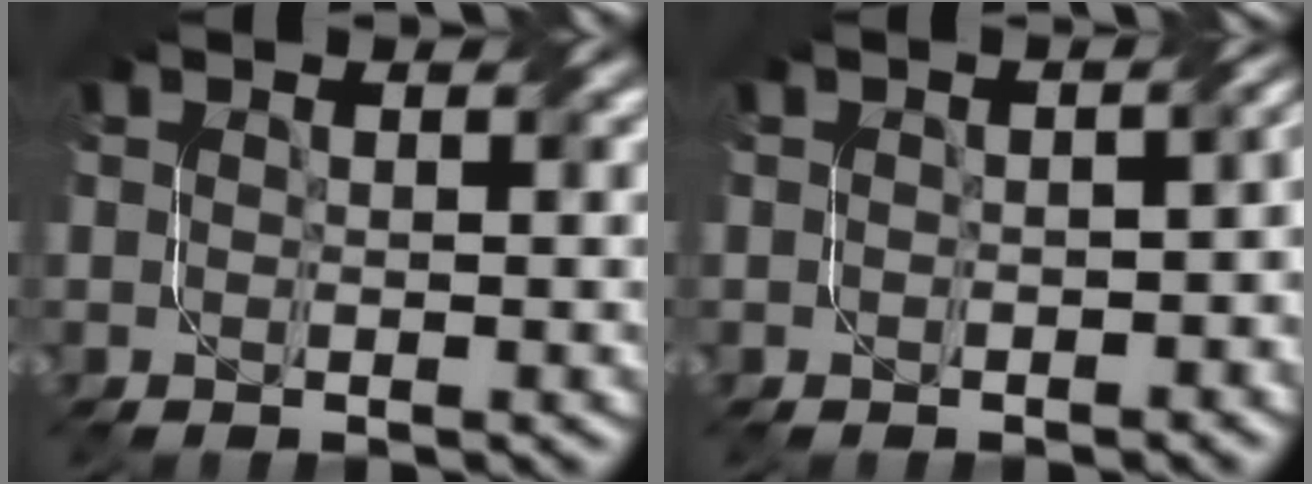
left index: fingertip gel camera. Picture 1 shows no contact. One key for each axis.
{"total": 3.8, "fx": -0.5, "fy": 2.2, "fz": 3.1, "tx": -0.015, "ty": -0.002, "tz": 0.003}